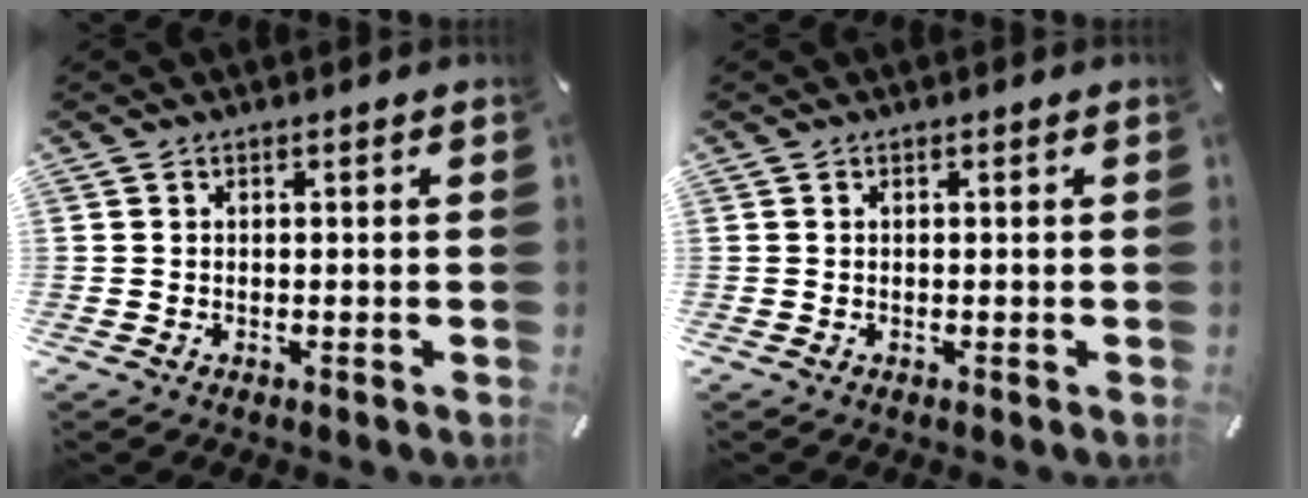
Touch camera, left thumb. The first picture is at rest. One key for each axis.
{"total": 0.0}